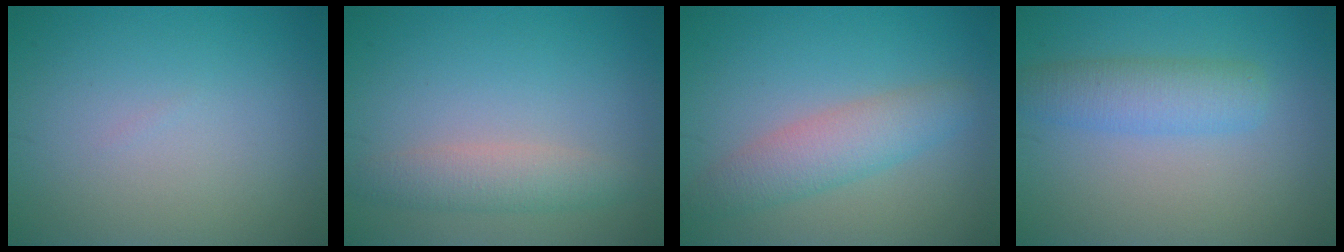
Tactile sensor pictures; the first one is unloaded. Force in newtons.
{"total": 2.8, "press": 2.8, "slide": 0.0}
{"total": 3.8, "press": 3.8, "slide": 0.0}
{"total": 3.5, "press": 3.5, "slide": 0.2}